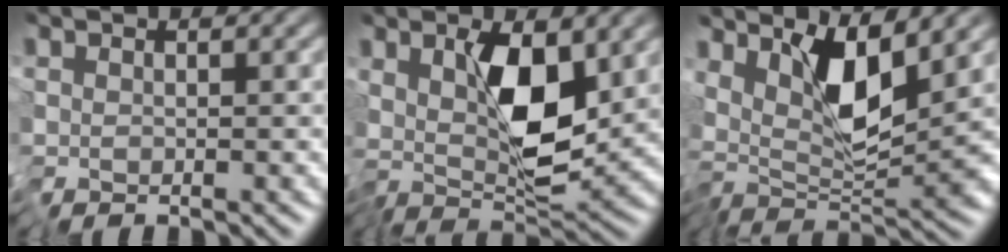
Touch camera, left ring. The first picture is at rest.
{"total": 6.1, "force": [1.2, 2.0, 5.6], "torque": [-0.094, -0.017, 0.022]}
{"total": 6.0, "force": [2.3, 1.2, 5.4], "torque": [-0.095, -0.017, 0.038]}